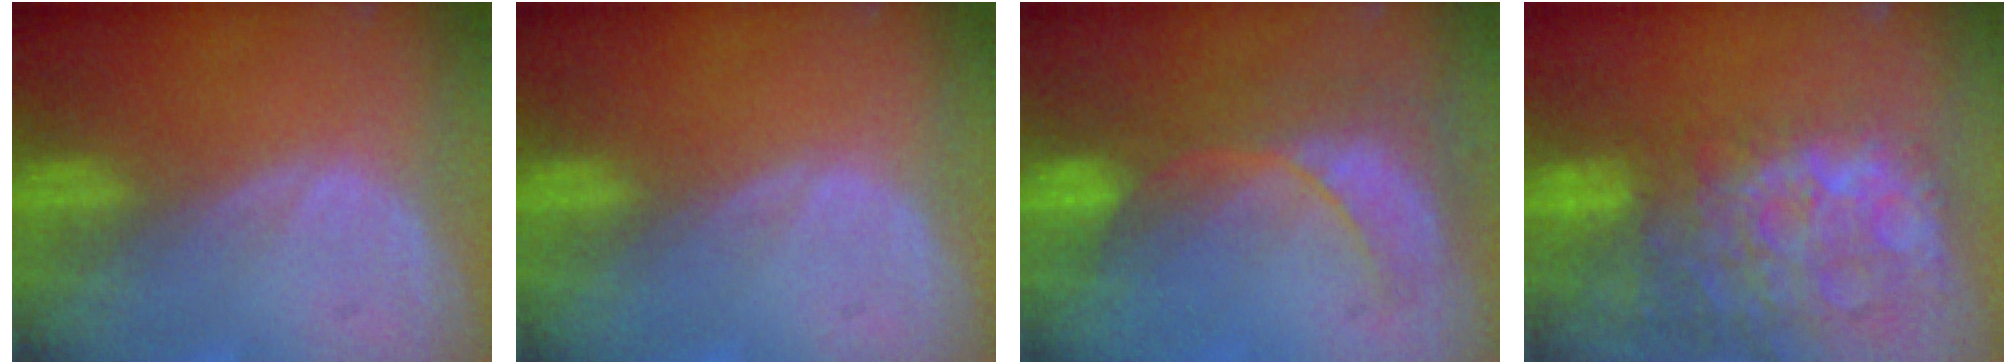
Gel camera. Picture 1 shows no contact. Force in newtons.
{"total": 0.0}
{"total": 8.7, "press": 7.7, "slide": 4.0}
{"total": 15.0, "press": 12.2, "slide": 8.7}